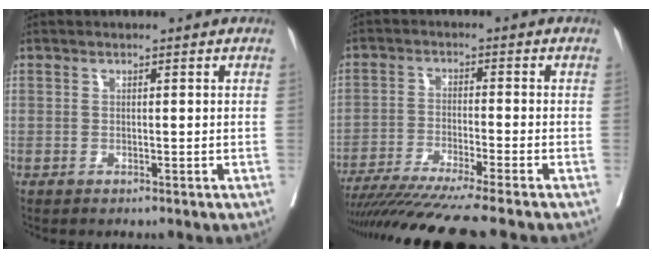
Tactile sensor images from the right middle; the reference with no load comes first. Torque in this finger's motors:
{"motor_torque": [1.01, -1.12, 0.49, 0.16]}